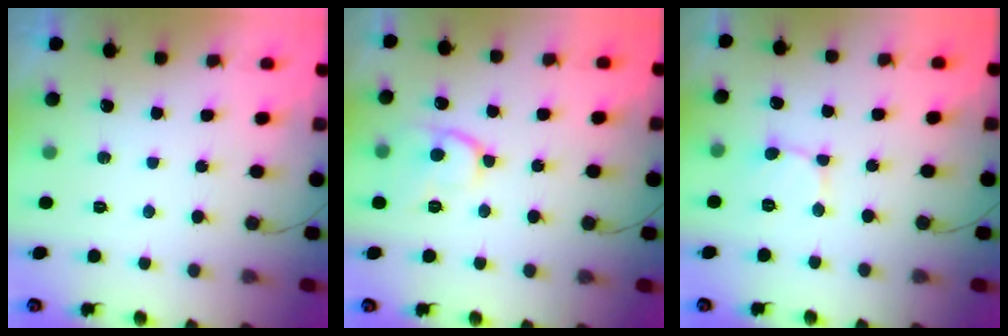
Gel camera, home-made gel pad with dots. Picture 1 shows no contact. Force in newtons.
{"total": 11.8, "press": 11.8, "slide": 1.1}
{"total": 2.3, "press": 2.3, "slide": 0.2}